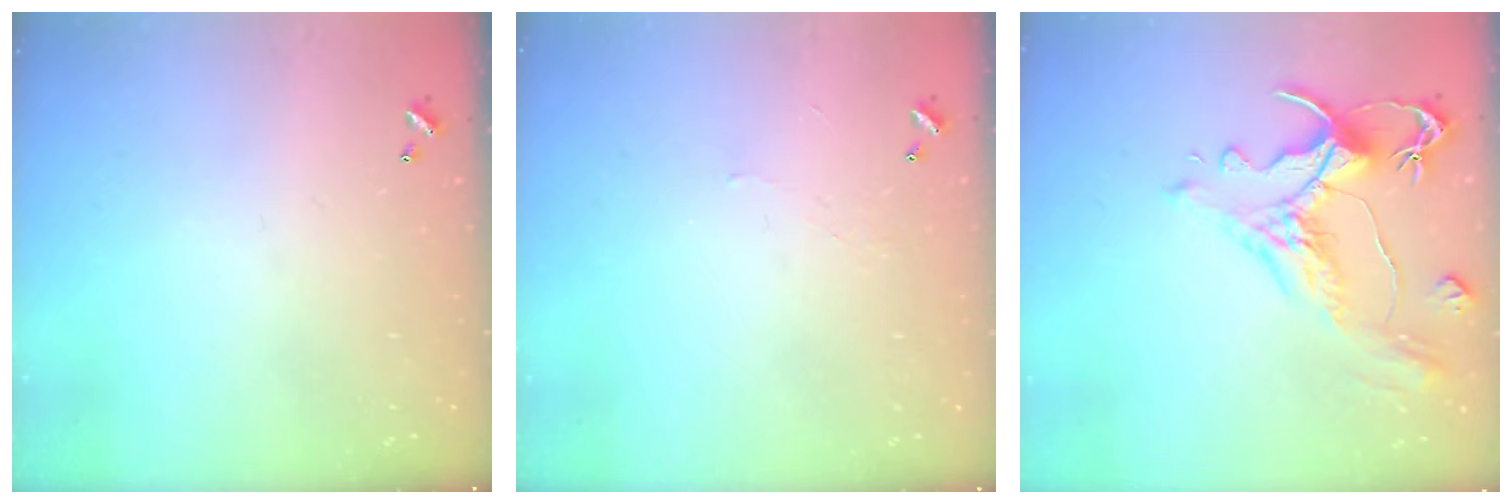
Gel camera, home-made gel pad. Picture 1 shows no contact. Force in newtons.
{"total": 2.1, "press": 2.1, "slide": 0.6}
{"total": 1.6, "press": 0.0, "slide": 1.6}